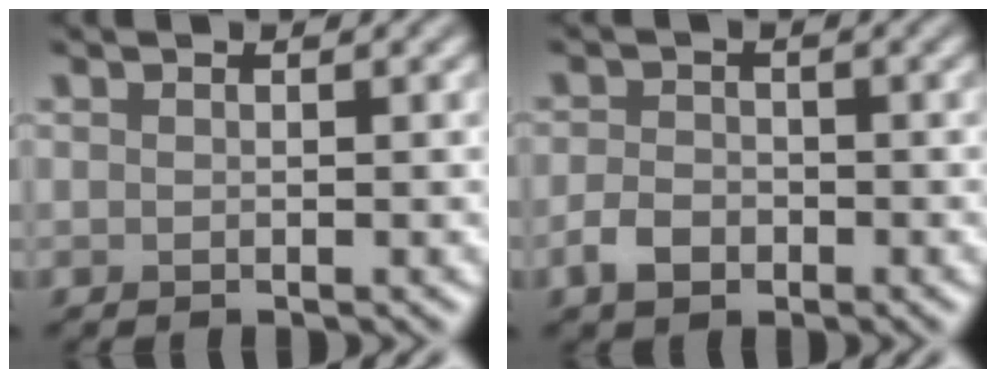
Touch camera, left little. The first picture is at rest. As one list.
[{"total": 2.4, "force": [-1.2, 1.7, 1.3], "torque": [-0.022, 0.001, -0.028]}]